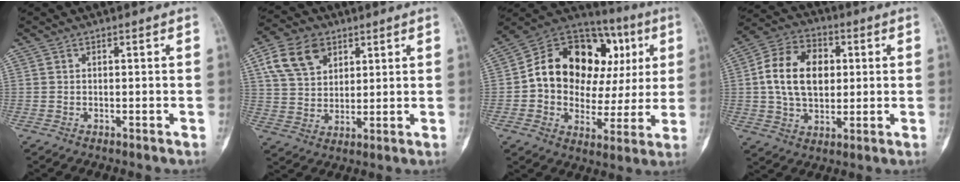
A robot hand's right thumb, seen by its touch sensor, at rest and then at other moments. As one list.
[{"total": 10.9, "force": [5.1, 7.6, 6.0], "torque": [-0.093, -0.008, 0.099]}, {"total": 24.2, "force": [4.8, 16.7, 16.9], "torque": [-0.211, 0.042, 0.078]}, {"total": 14.7, "force": [1.9, 10.1, 10.5], "torque": [-0.155, 0.010, 0.028]}]